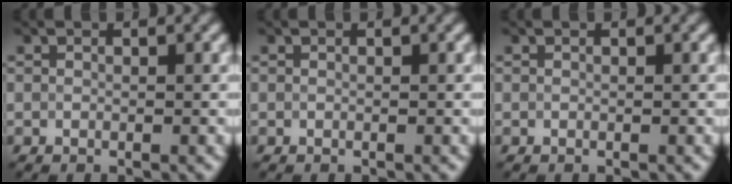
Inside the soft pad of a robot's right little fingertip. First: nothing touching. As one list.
[{"total": 0.0}, {"total": 0.0}]